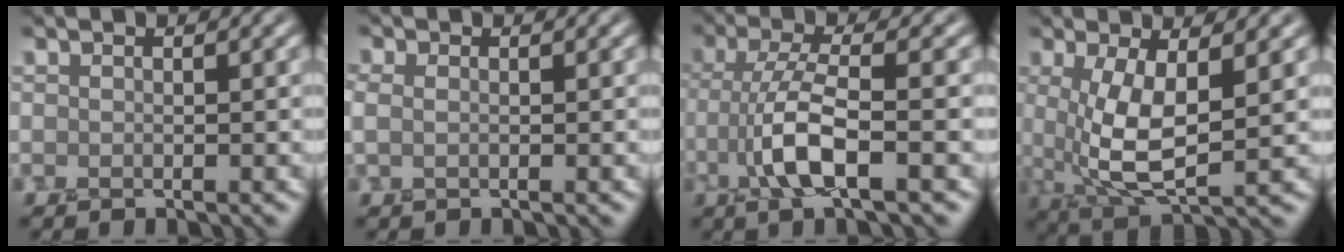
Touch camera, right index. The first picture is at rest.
{"total": 1.0, "force": [0.2, 0.6, 0.7], "torque": [-0.017, 0.000, -0.003]}
{"total": 5.5, "force": [-1.8, 1.4, 5.0], "torque": [-0.108, 0.005, -0.040]}
{"total": 6.8, "force": [0.6, 2.4, 6.4], "torque": [-0.133, -0.013, 0.015]}